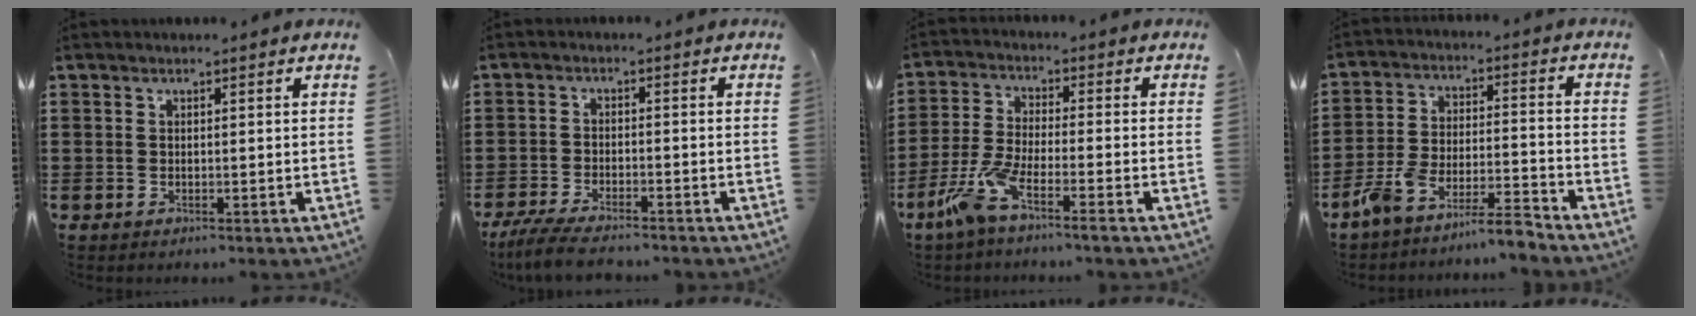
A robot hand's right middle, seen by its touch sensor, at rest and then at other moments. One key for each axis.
{"total": 4.9, "fx": -4.4, "fy": 0.5, "fz": 2.1, "tx": -0.053, "ty": -0.011, "tz": -0.089}
{"total": 6.7, "fx": -4.8, "fy": 0.6, "fz": 4.6, "tx": -0.121, "ty": -0.017, "tz": -0.099}
{"total": 7.6, "fx": -7.2, "fy": 0.1, "fz": 2.5, "tx": -0.054, "ty": 0.003, "tz": -0.143}